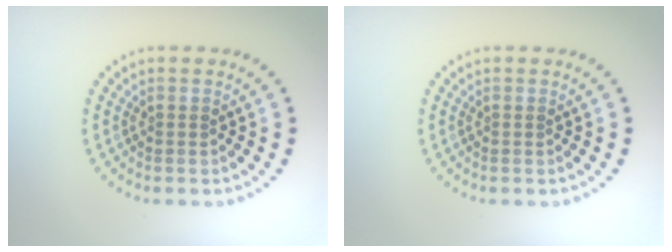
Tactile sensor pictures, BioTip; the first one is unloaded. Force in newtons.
{"total": 0.0}